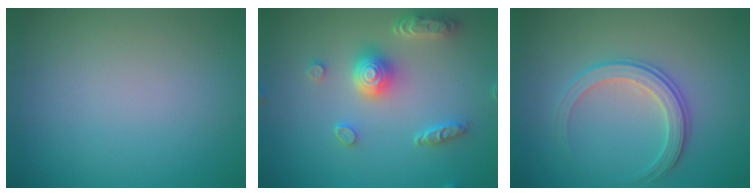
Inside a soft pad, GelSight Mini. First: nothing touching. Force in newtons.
{"total": 5.0, "press": 4.1, "slide": 2.8}
{"total": 3.0, "press": 2.8, "slide": 0.9}